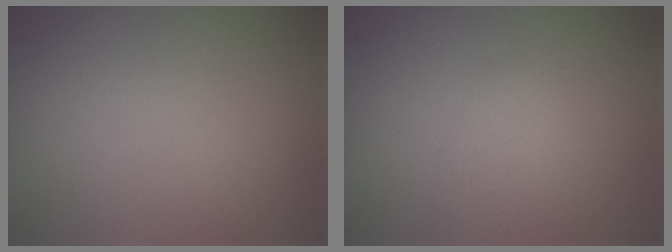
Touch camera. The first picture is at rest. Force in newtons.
{"total": 1.9, "press": 1.9, "slide": 0.1}